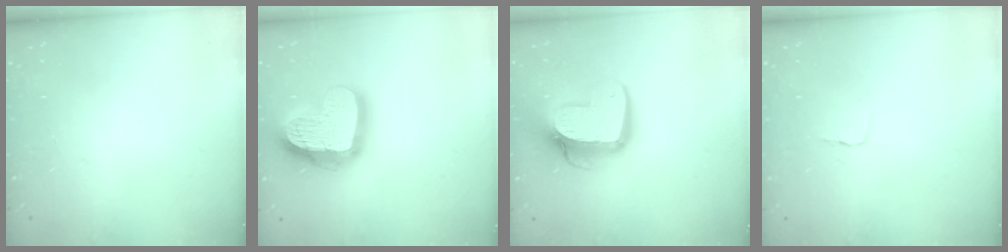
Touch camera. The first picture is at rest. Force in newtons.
{"total": 21.5, "press": 21.4, "slide": 2.1}
{"total": 14.6, "press": 14.6, "slide": 1.4}
{"total": 2.6, "press": 2.6, "slide": 0.2}